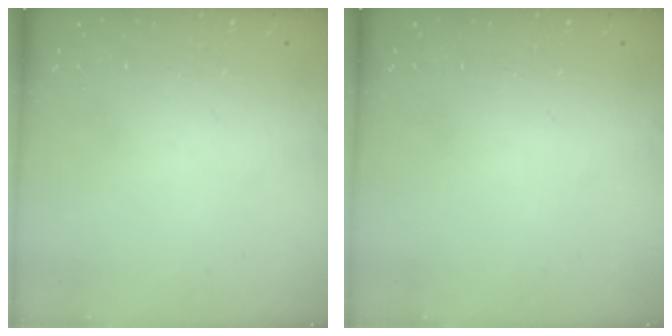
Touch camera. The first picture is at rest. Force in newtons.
{"total": 0.0}